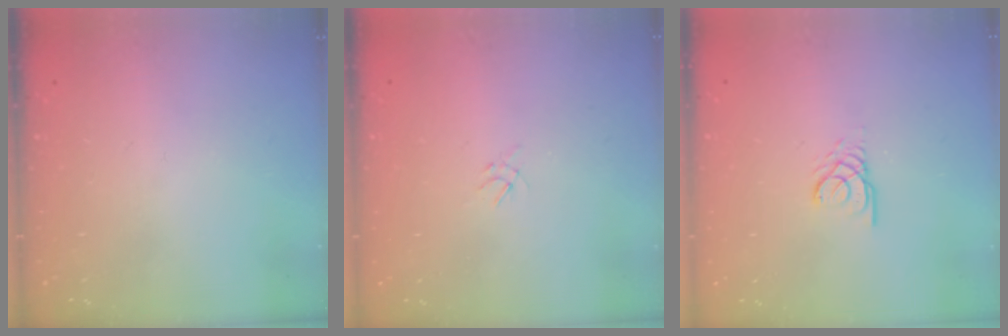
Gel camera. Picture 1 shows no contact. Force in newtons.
{"total": 1.2, "press": 1.1, "slide": 0.5}
{"total": 2.4, "press": 2.4, "slide": 0.1}